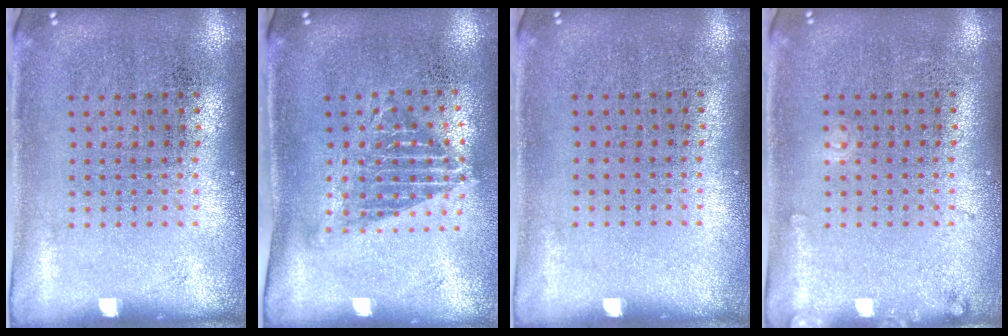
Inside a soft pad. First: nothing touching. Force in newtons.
{"total": 1.3, "press": 1.0, "slide": 0.9}
{"total": 0.0}
{"total": 1.0, "press": 1.0, "slide": 0.1}